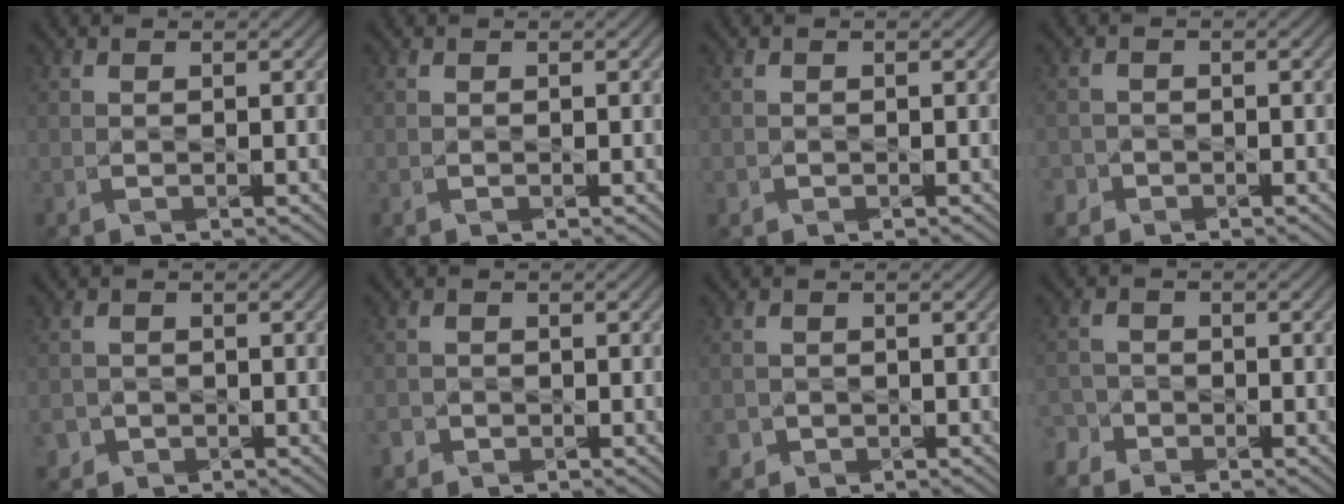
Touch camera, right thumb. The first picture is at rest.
{"total": 0.0}
{"total": 0.6, "force": [-0.3, 0.5, 0.0], "torque": [0.002, -0.004, -0.007]}
{"total": 1.7, "force": [-1.2, 1.2, 0.2], "torque": [-0.003, 0.000, -0.028]}
{"total": 1.9, "force": [-1.0, 1.5, 0.3], "torque": [-0.006, -0.005, -0.022]}
{"total": 1.7, "force": [-1.1, 1.2, 0.4], "torque": [-0.010, -0.004, -0.025]}
{"total": 1.5, "force": [-0.8, 1.3, 0.2], "torque": [-0.001, -0.004, -0.016]}
{"total": 2.5, "force": [-2.0, 1.4, 0.5], "torque": [-0.012, -0.001, -0.051]}